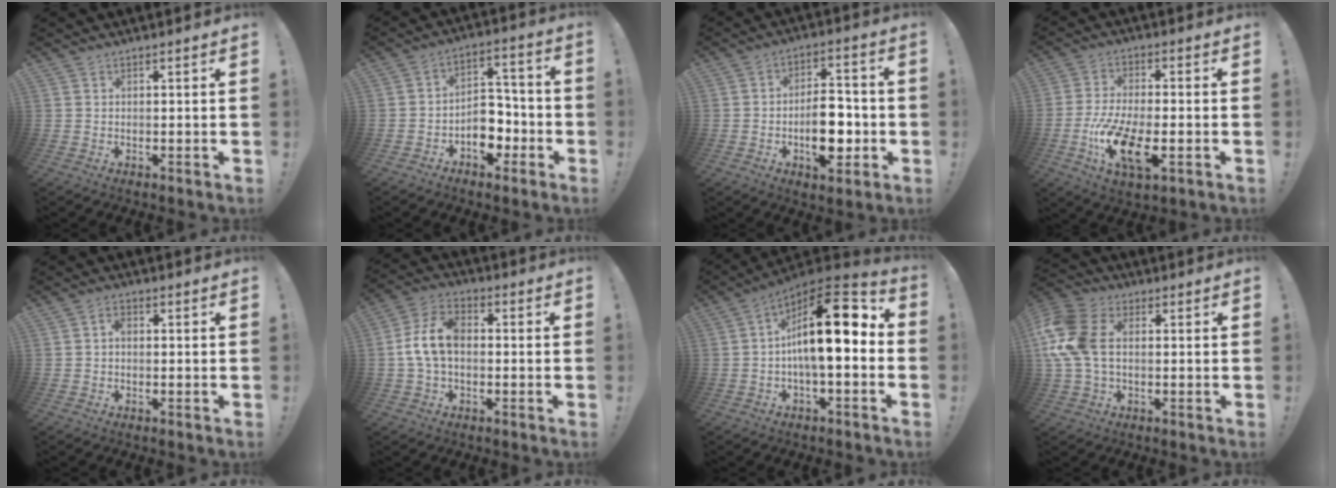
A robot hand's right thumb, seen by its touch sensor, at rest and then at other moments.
{"total": 10.3, "force": [-4.1, 7.5, 5.7], "torque": [-0.067, 0.030, -0.065]}
{"total": 12.6, "force": [-3.2, 7.2, 9.8], "torque": [-0.155, 0.016, -0.056]}
{"total": 14.3, "force": [-4.8, 5.4, 12.3], "torque": [-0.249, 0.000, -0.080]}
{"total": 1.7, "force": [-0.4, 1.2, 1.2], "torque": [-0.027, 0.009, -0.008]}
{"total": 10.9, "force": [-0.3, 6.9, 8.5], "torque": [-0.167, 0.010, -0.001]}
{"total": 18.2, "force": [2.0, 6.1, 17.1], "torque": [-0.263, -0.009, 0.029]}
{"total": 14.0, "force": [1.2, 9.1, 10.6], "torque": [-0.235, 0.003, 0.023]}